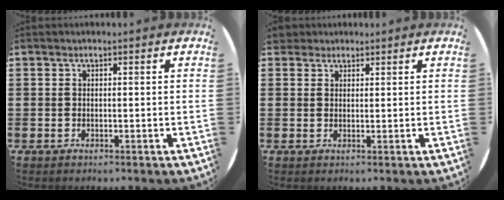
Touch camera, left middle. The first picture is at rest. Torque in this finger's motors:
{"motor_torque": [-0.31, -0.16, 0.06, 0.01]}